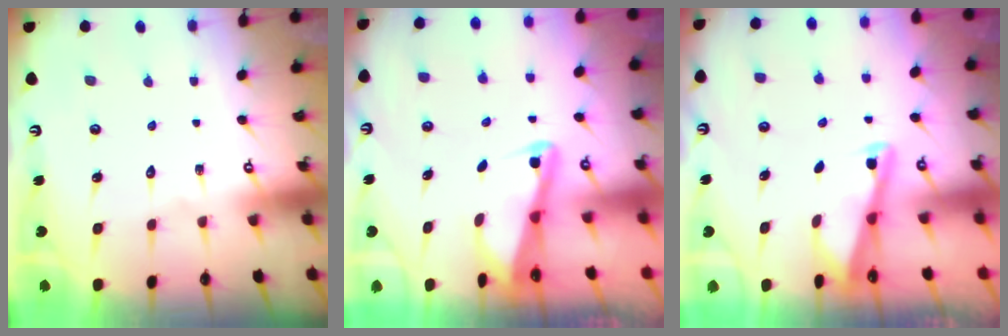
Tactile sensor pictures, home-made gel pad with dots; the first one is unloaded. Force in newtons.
{"total": 3.0, "press": 3.0, "slide": 0.4}
{"total": 2.9, "press": 2.8, "slide": 0.4}